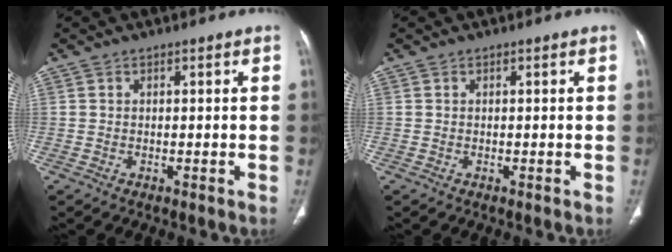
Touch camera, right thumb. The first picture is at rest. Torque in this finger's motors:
{"motor_torque": [-0.19, 0.00, 0.30, 0.04, -0.02]}